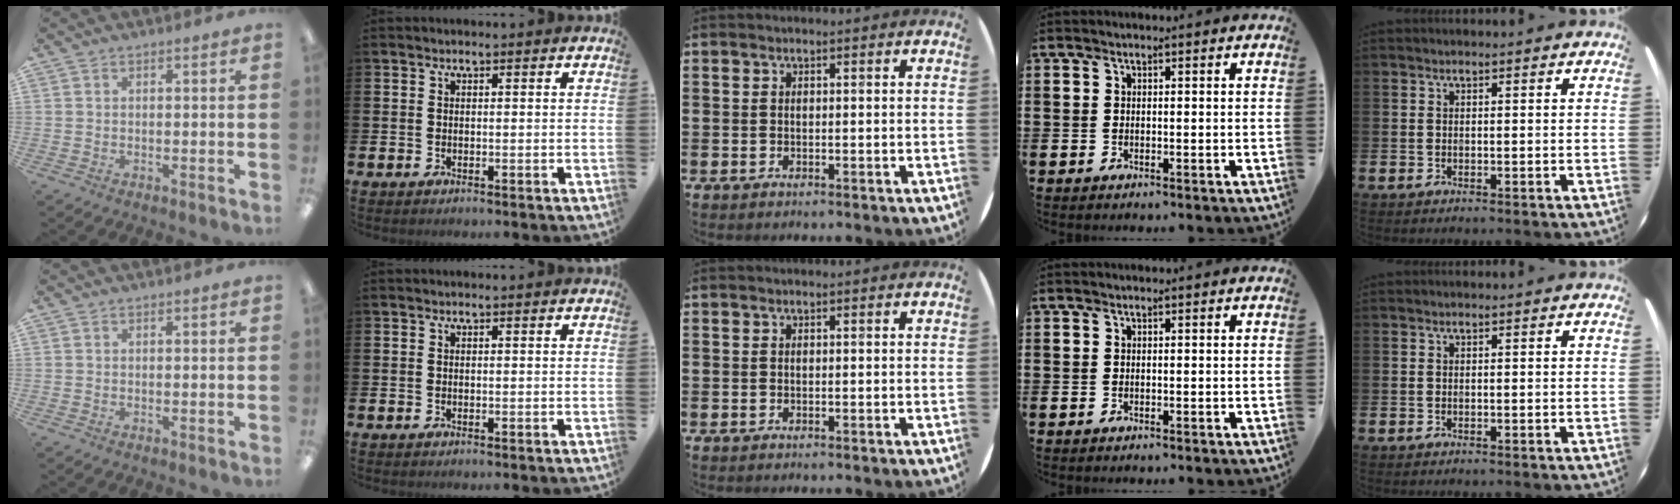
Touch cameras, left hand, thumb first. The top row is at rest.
{}